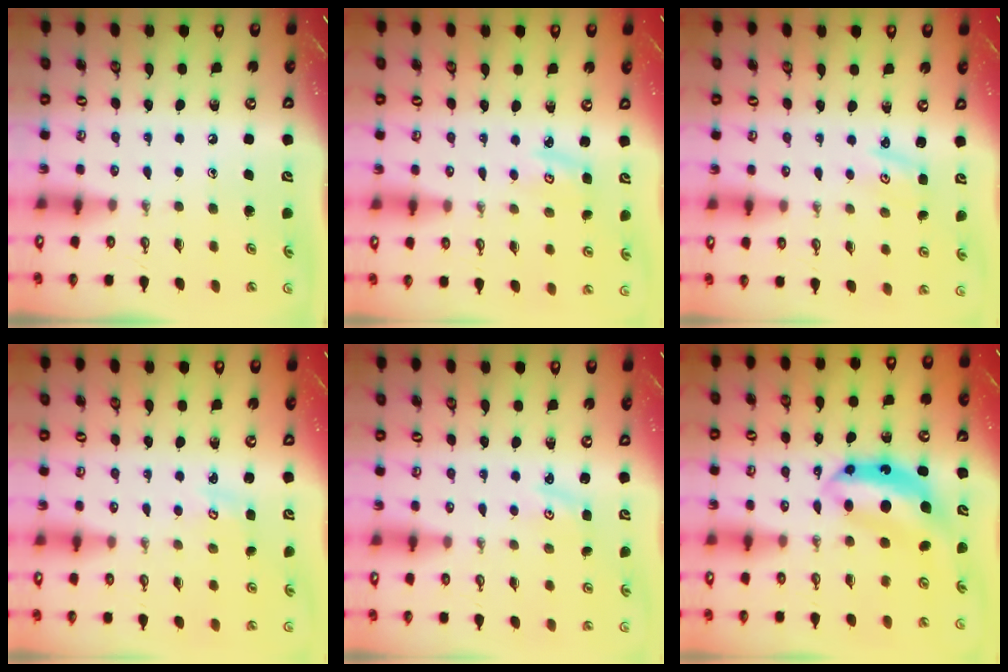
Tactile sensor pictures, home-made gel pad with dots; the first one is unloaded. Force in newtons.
{"total": 2.9, "press": 2.9, "slide": 0.3}
{"total": 1.5, "press": 1.5, "slide": 0.3}
{"total": 2.2, "press": 2.2, "slide": 0.3}
{"total": 1.4, "press": 1.4, "slide": 0.3}
{"total": 8.3, "press": 8.3, "slide": 0.7}